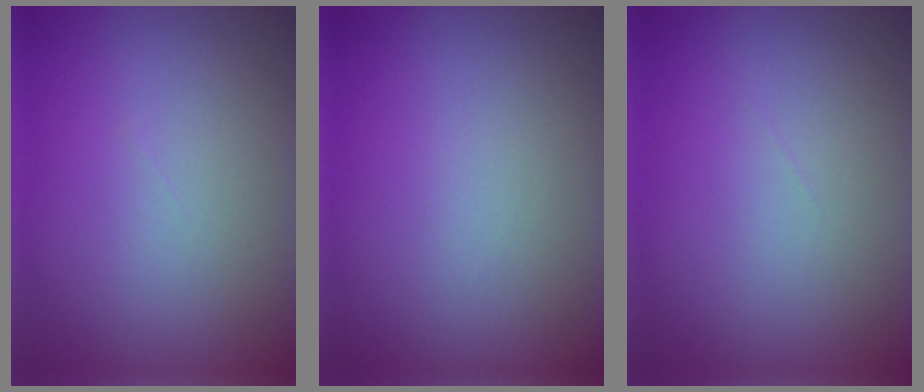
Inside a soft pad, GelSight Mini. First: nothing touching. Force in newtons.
{"total": 0.0}
{"total": 0.0}